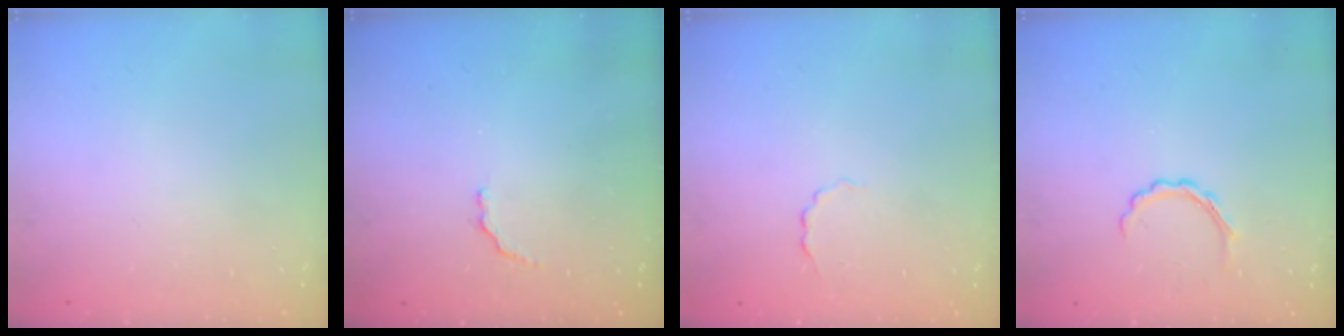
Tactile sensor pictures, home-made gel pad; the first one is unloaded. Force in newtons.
{"total": 2.6, "press": 2.5, "slide": 0.9}
{"total": 2.0, "press": 1.9, "slide": 0.6}
{"total": 4.1, "press": 3.9, "slide": 1.2}